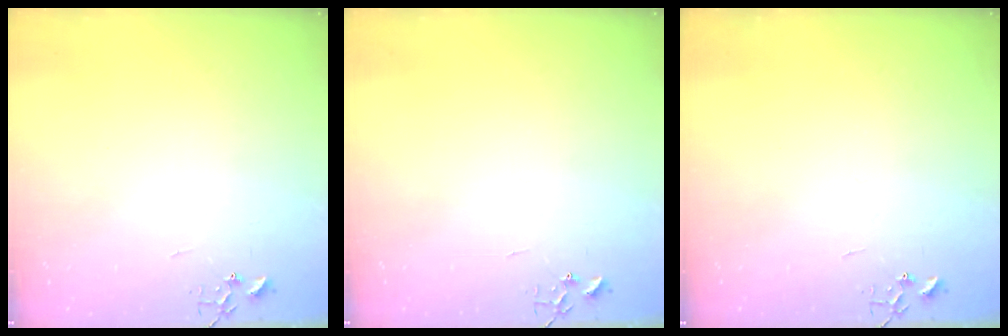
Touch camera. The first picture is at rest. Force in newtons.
{"total": 0.0}
{"total": 0.0}